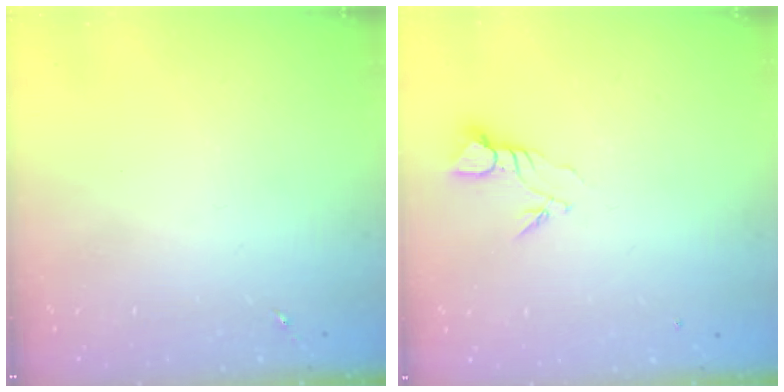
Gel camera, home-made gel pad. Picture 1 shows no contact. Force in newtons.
{"total": 3.7, "press": 3.7, "slide": 0.1}